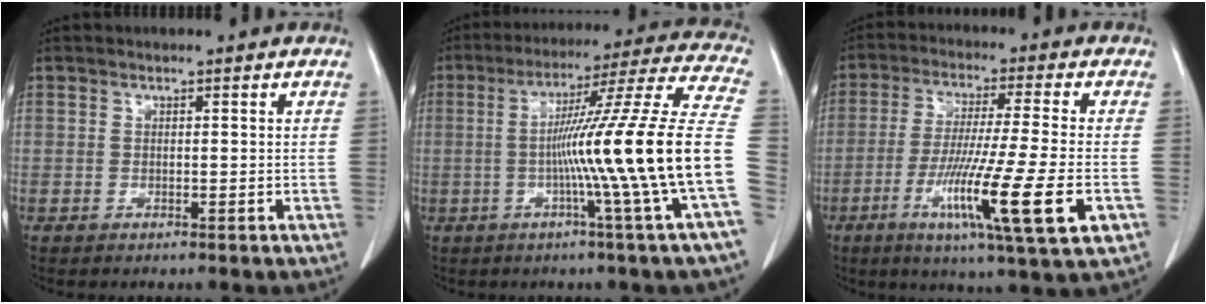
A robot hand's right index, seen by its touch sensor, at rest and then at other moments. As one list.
[{"total": 21.6, "force": [-3.6, -3.4, 21.0], "torque": [-0.275, 0.001, -0.077]}, {"total": 15.7, "force": [-5.3, -0.5, 14.7], "torque": [-0.261, -0.040, -0.091]}]